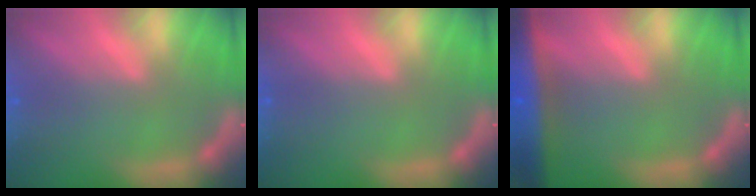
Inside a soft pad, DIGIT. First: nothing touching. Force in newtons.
{"total": 0.0}
{"total": 8.5}